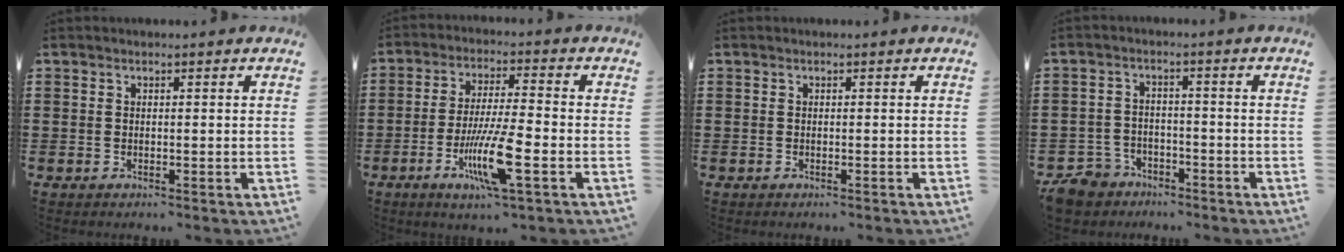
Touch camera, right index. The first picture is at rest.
{"total": 10.3, "force": [-4.0, 1.3, 9.3], "torque": [-0.188, -0.015, -0.076]}
{"total": 0.0}
{"total": 5.1, "force": [-4.6, 2.1, 0.7], "torque": [-0.042, 0.005, -0.102]}